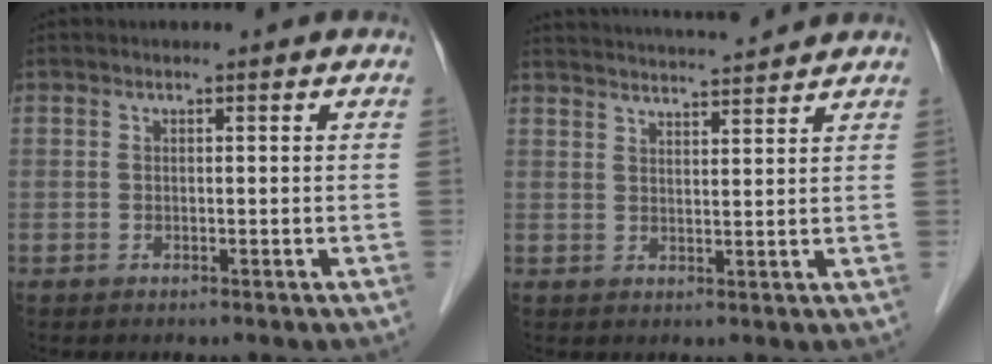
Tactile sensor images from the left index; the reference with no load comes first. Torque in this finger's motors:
{"motor_torque": [0.52, -0.39, 0.40, 0.10]}